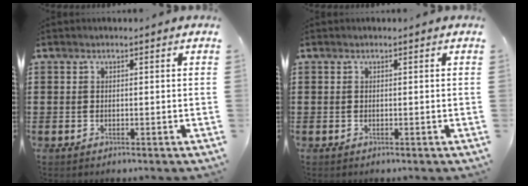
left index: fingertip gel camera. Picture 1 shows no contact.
{"total": 0.0}